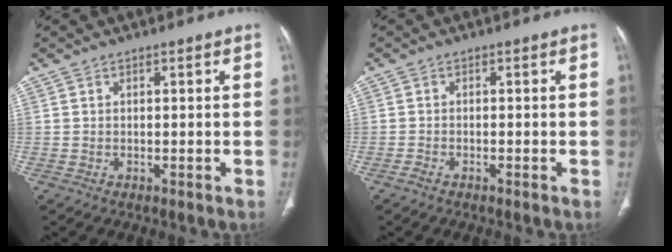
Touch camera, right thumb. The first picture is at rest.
{"total": 1.2, "force": [-0.9, 0.3, 0.7], "torque": [-0.022, 0.004, -0.018]}